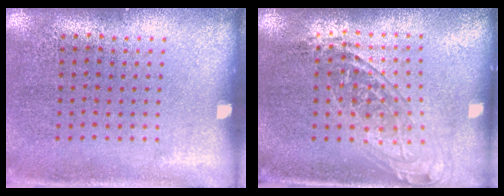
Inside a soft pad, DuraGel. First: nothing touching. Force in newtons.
{"total": 1.6, "press": 1.3, "slide": 0.9}